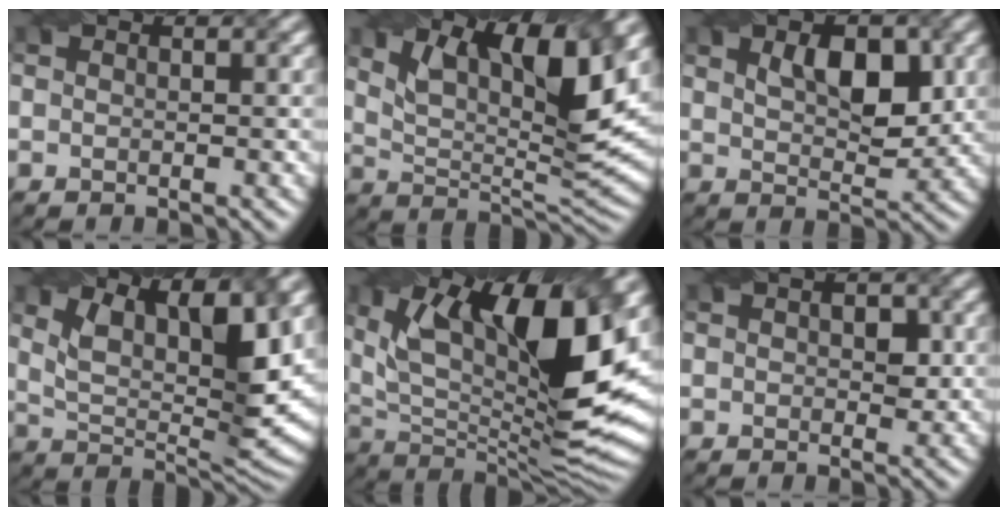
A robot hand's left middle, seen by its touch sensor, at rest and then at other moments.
{"total": 11.9, "force": [6.0, 3.5, 9.6], "torque": [-0.159, -0.003, 0.103]}
{"total": 5.2, "force": [1.7, 2.5, 4.2], "torque": [-0.070, -0.001, 0.029]}
{"total": 10.2, "force": [4.8, 3.3, 8.4], "torque": [-0.153, -0.007, 0.087]}
{"total": 16.6, "force": [5.7, 5.8, 14.5], "torque": [-0.240, 0.000, 0.097]}
{"total": 2.3, "force": [0.3, 1.3, 1.8], "torque": [-0.022, -0.001, 0.005]}